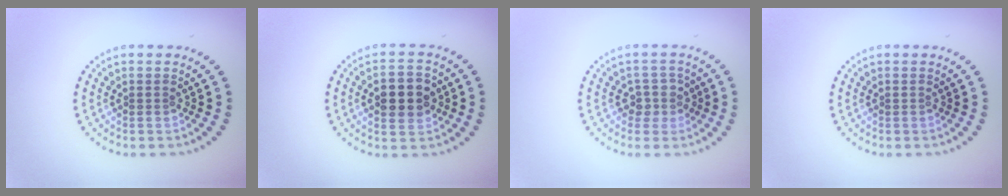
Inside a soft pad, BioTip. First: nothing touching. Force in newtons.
{"total": 4.6, "press": 4.6, "slide": 0.2}
{"total": 2.1, "press": 1.8, "slide": 0.9}
{"total": 0.0}